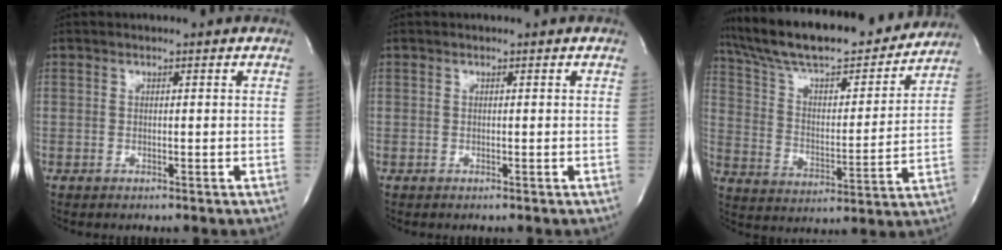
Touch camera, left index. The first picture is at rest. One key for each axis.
{"total": 0.0}
{"total": 24.3, "fx": 21.3, "fy": 4.8, "fz": 10.6, "tx": -0.181, "ty": 0.009, "tz": 0.322}